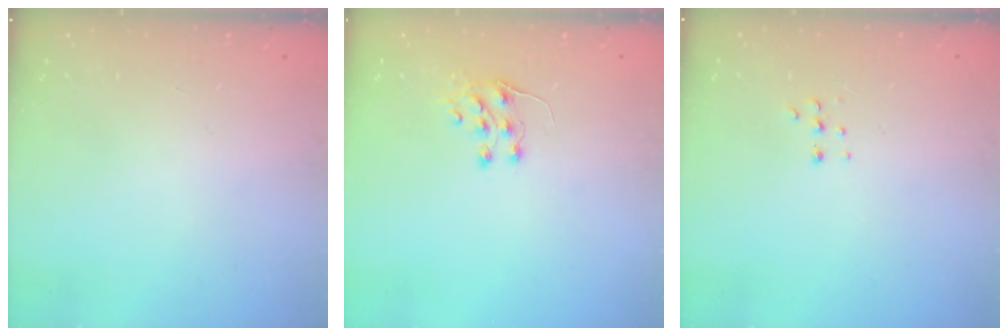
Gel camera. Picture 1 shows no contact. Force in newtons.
{"total": 6.0, "press": 5.9, "slide": 0.7}
{"total": 3.8, "press": 3.7, "slide": 0.9}